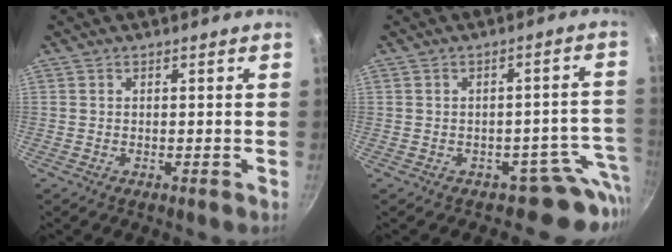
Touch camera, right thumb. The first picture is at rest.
{"total": 7.5, "force": [-4.0, 5.8, 2.7], "torque": [0.056, 0.053, -0.044]}